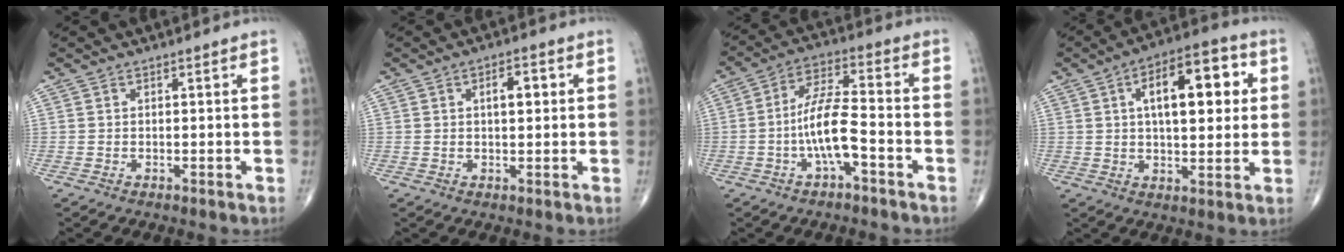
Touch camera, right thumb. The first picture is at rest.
{"total": 4.1, "force": [1.0, 1.9, 3.5], "torque": [-0.043, 0.004, 0.013]}
{"total": 9.7, "force": [-3.1, 2.9, 8.8], "torque": [-0.173, 0.040, -0.059]}
{"total": 16.4, "force": [3.8, 7.8, 14.0], "torque": [-0.176, 0.018, 0.051]}